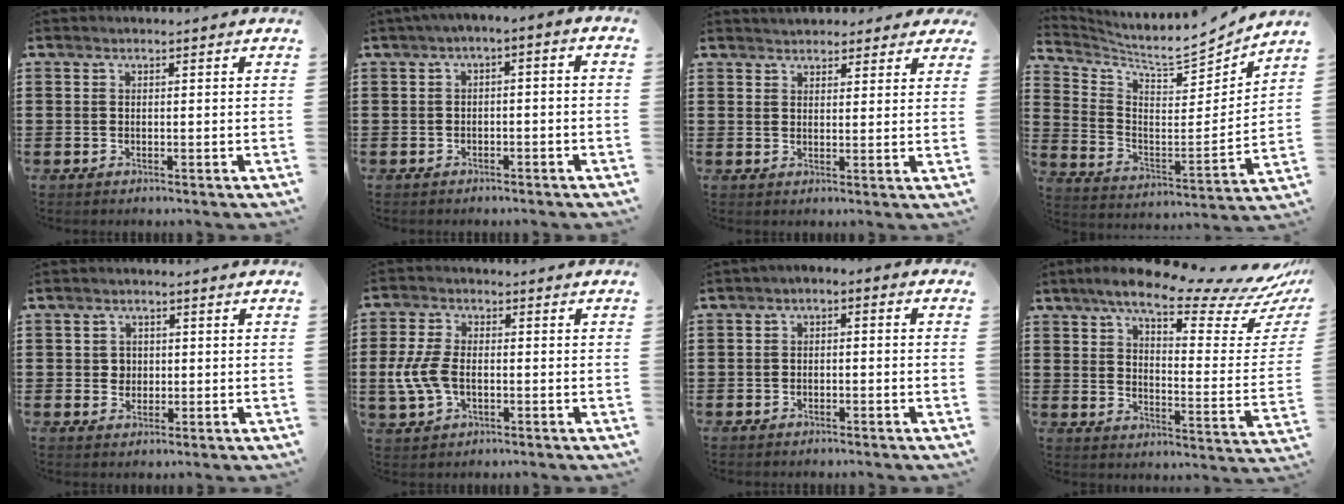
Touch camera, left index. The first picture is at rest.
{"total": 2.5, "force": [-2.2, 0.6, 0.9], "torque": [-0.024, 0.002, -0.051]}
{"total": 3.1, "force": [3.0, 0.8, 0.2], "torque": [-0.012, -0.002, 0.057]}
{"total": 7.0, "force": [6.5, 1.1, 2.5], "torque": [-0.075, -0.058, 0.103]}
{"total": 2.0, "force": [0.4, 1.9, 0.4], "torque": [-0.016, 0.009, 0.006]}
{"total": 6.2, "force": [-0.8, 3.8, 4.9], "torque": [-0.125, -0.003, -0.021]}
{"total": 2.1, "force": [-2.0, 0.5, 0.2], "torque": [-0.016, 0.000, -0.047]}
{"total": 11.5, "force": [9.2, 2.1, 6.7], "torque": [-0.126, -0.057, 0.149]}